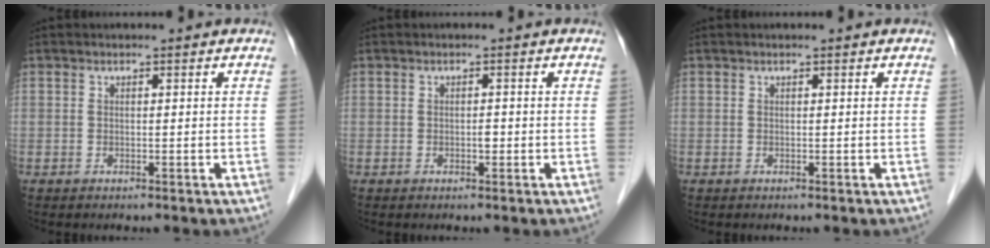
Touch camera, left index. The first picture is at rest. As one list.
[{"total": 0.9, "force": [-0.3, 0.4, 0.7], "torque": [-0.012, 0.002, -0.005]}, {"total": 0.0}]